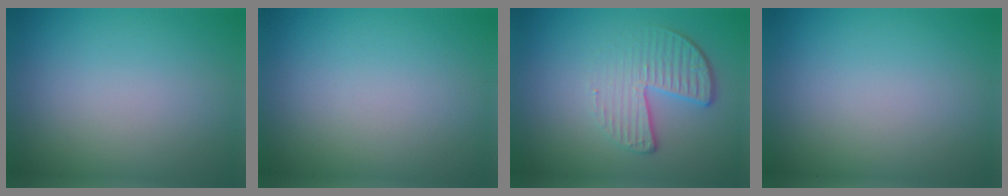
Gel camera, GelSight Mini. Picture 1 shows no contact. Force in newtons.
{"total": 0.0}
{"total": 4.4, "press": 2.9, "slide": 3.3}
{"total": 0.0}